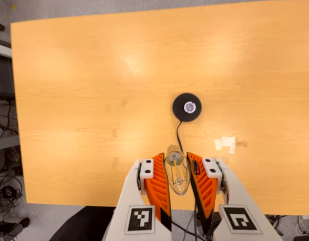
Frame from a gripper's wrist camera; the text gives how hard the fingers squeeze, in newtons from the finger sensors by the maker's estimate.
{"total": 18.1, "left": 19.9, "right": 16.2}